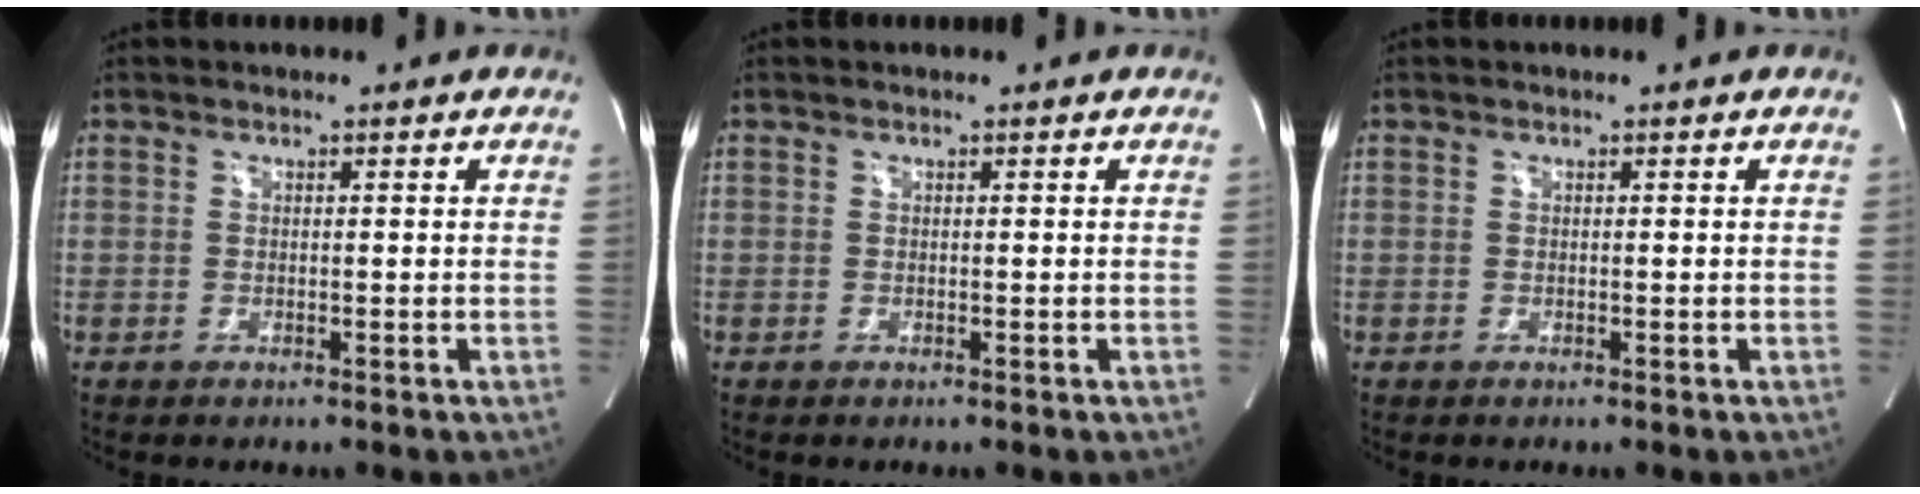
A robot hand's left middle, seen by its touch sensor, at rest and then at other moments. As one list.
[{"total": 0.0}, {"total": 0.0}]